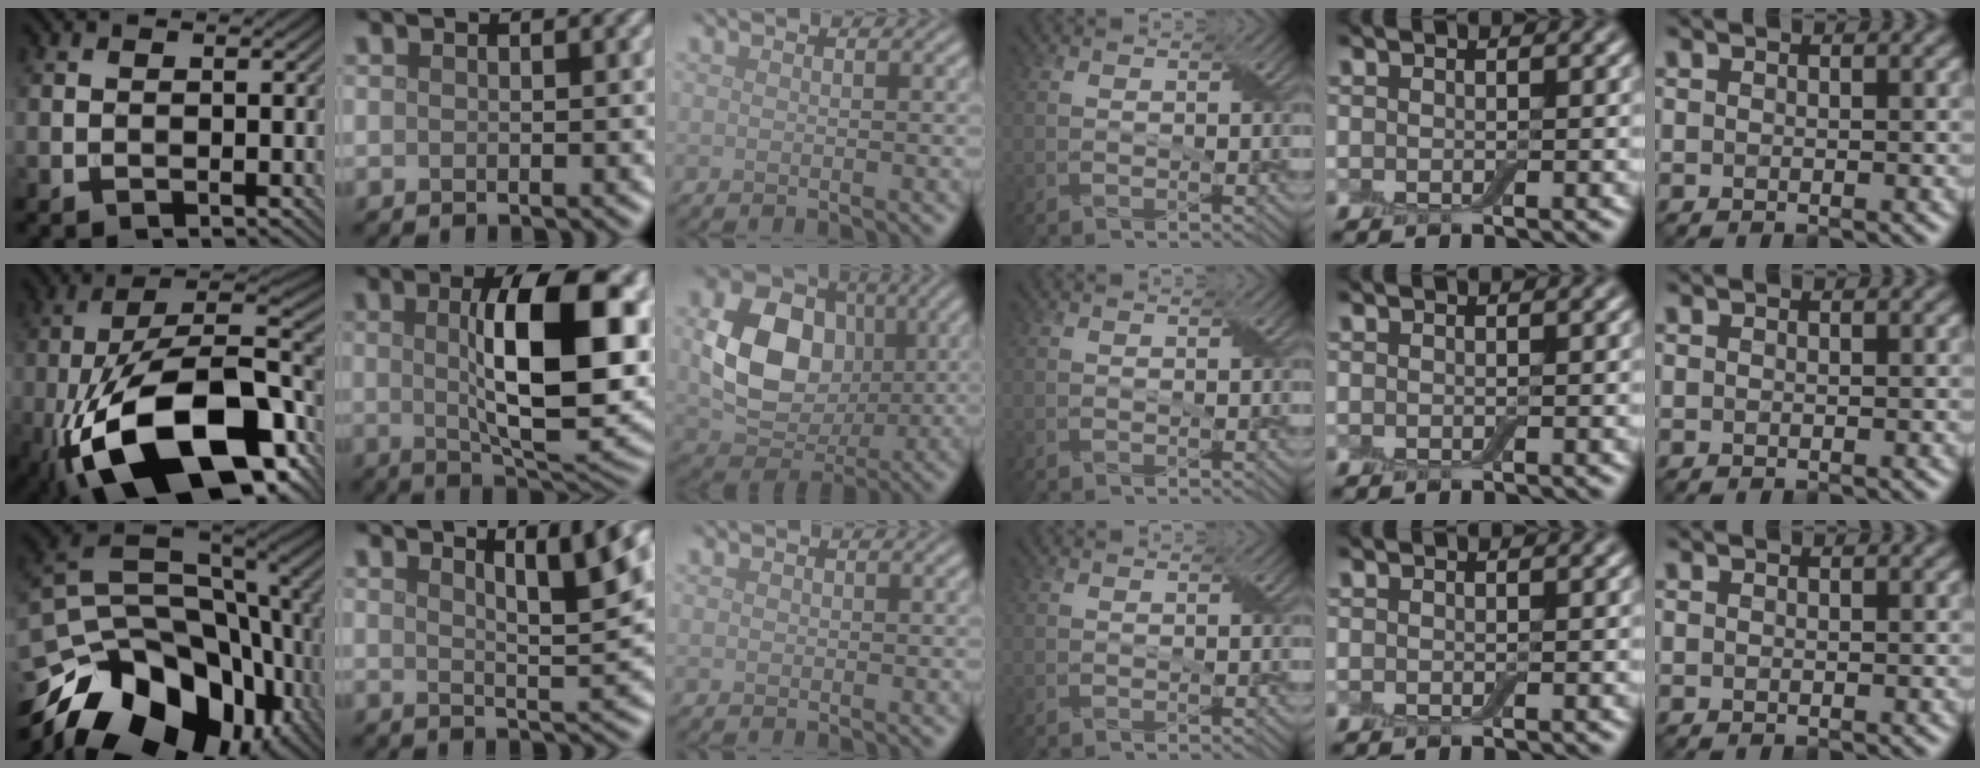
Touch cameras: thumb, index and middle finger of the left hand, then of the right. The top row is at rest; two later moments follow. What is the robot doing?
{"motion": "peel", "object": "aluminum foil"}